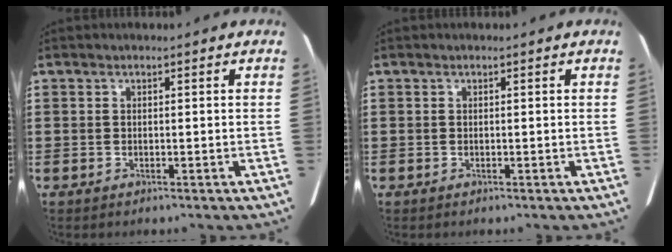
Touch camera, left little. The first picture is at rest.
{"total": 0.0}